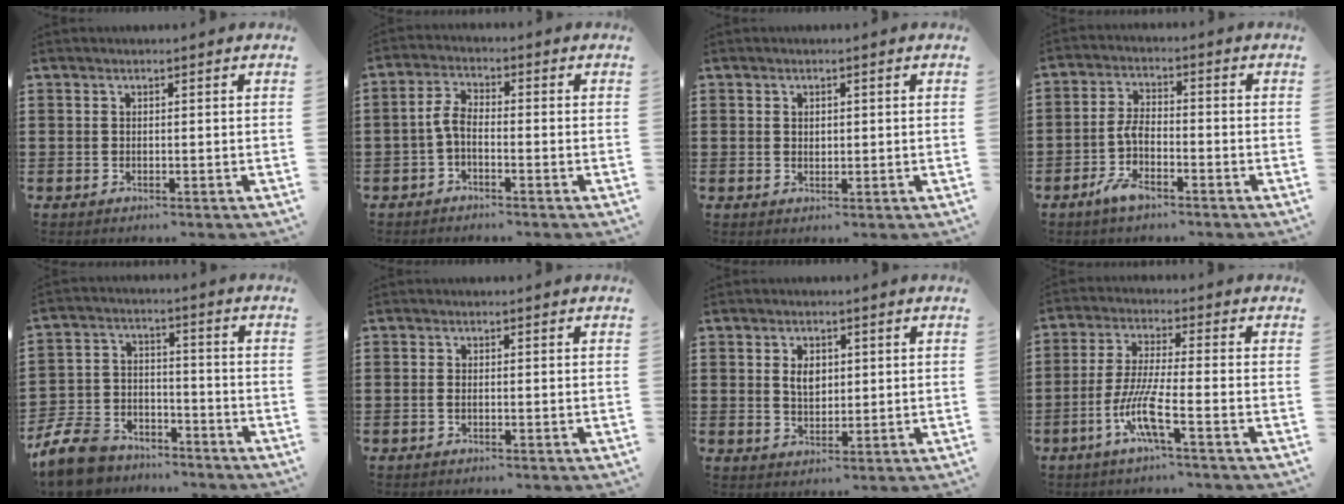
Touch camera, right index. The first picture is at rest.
{"total": 3.2, "force": [-1.4, 1.3, 2.5], "torque": [-0.069, 0.002, -0.034]}
{"total": 0.9, "force": [0.5, 0.7, 0.4], "torque": [-0.009, 0.006, 0.010]}
{"total": 5.0, "force": [-2.4, 2.3, 3.7], "torque": [-0.092, 0.002, -0.052]}
{"total": 9.9, "force": [-8.9, 3.2, 2.8], "torque": [-0.075, 0.032, -0.177]}
{"total": 0.6, "force": [-0.2, 0.2, 0.5], "torque": [-0.011, -0.003, -0.003]}
{"total": 3.5, "force": [0.9, 2.3, 2.5], "torque": [-0.047, 0.008, 0.014]}
{"total": 8.1, "force": [-3.7, 0.9, 7.1], "torque": [-0.157, -0.016, -0.076]}